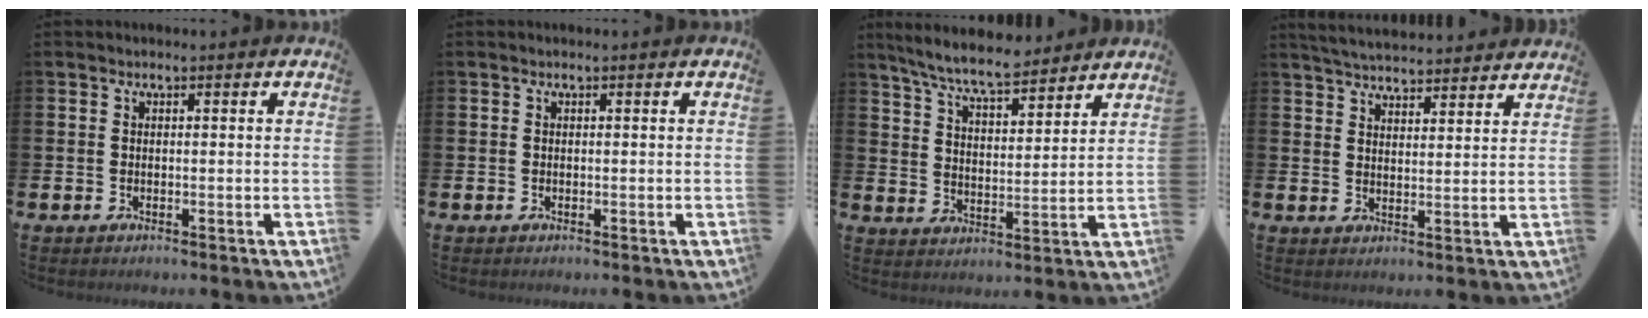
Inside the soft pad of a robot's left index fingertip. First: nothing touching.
{"total": 0.0}
{"total": 7.7, "force": [7.2, 1.0, 2.7], "torque": [-0.080, -0.033, 0.130]}
{"total": 5.0, "force": [4.9, 0.5, 0.3], "torque": [-0.019, -0.029, 0.089]}